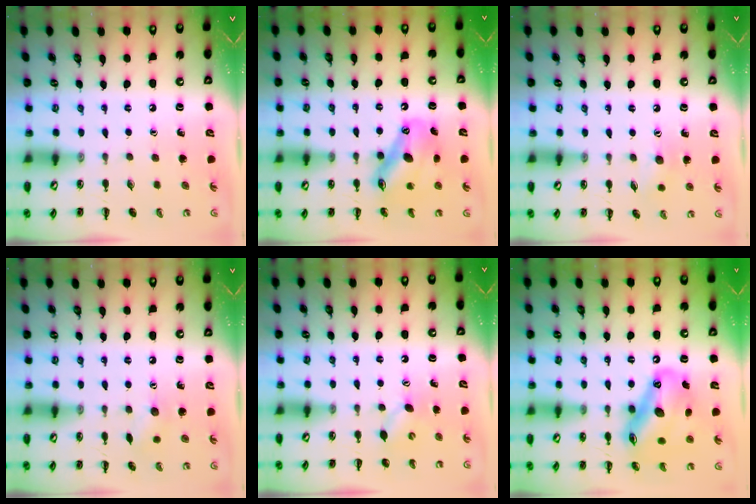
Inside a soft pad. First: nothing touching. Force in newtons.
{"total": 11.7, "press": 11.2, "slide": 3.4}
{"total": 6.2, "press": 6.2, "slide": 1.1}
{"total": 6.5, "press": 6.4, "slide": 1.1}
{"total": 4.7, "press": 4.6, "slide": 1.1}
{"total": 16.9, "press": 16.1, "slide": 5.2}